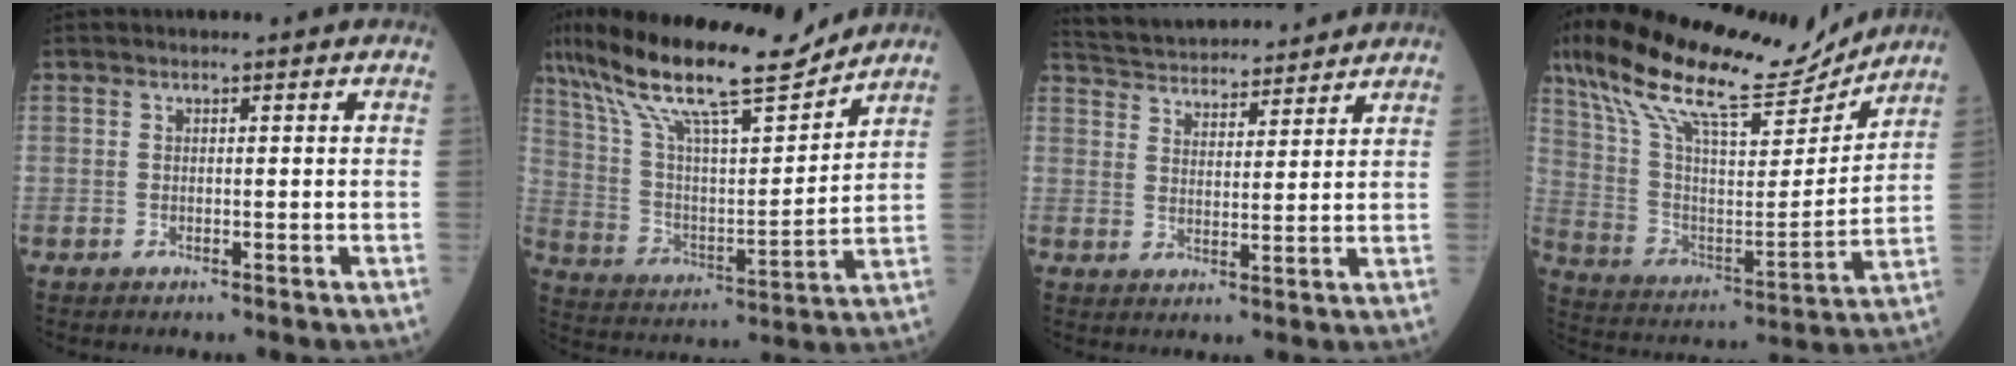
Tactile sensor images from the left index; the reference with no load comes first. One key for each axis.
{"total": 20.0, "fx": 16.1, "fy": 2.8, "fz": 11.6, "tx": -0.213, "ty": 0.016, "tz": 0.286}
{"total": 15.6, "fx": 14.8, "fy": 2.6, "fz": 4.4, "tx": -0.079, "ty": 0.036, "tz": 0.228}
{"total": 21.3, "fx": 17.7, "fy": 4.2, "fz": 11.0, "tx": -0.205, "ty": 0.014, "tz": 0.303}